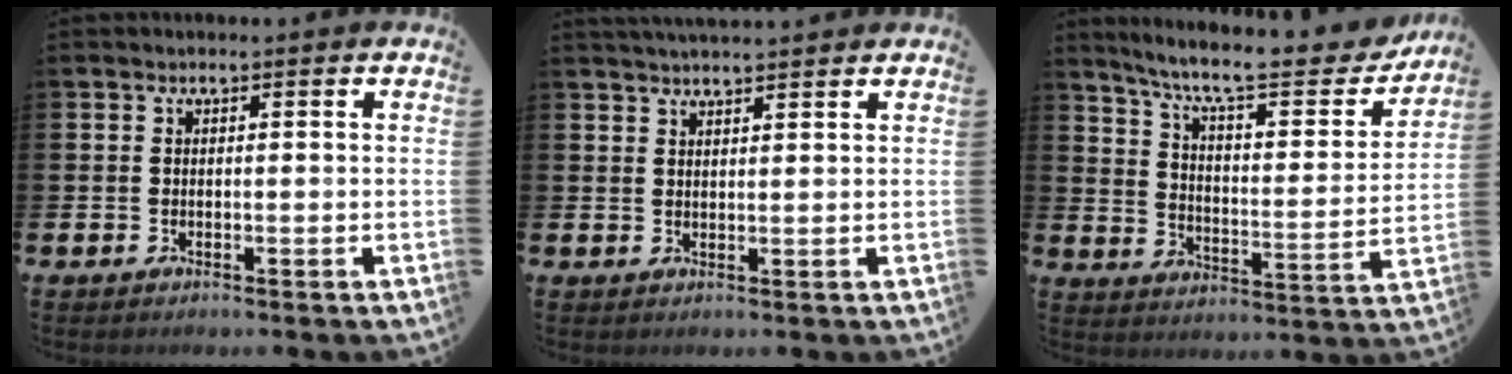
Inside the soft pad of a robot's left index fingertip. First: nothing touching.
{"total": 2.5, "force": [2.5, 0.0, 0.4], "torque": [-0.004, -0.010, 0.043]}
{"total": 10.4, "force": [8.9, 1.8, 5.2], "torque": [-0.124, -0.056, 0.147]}